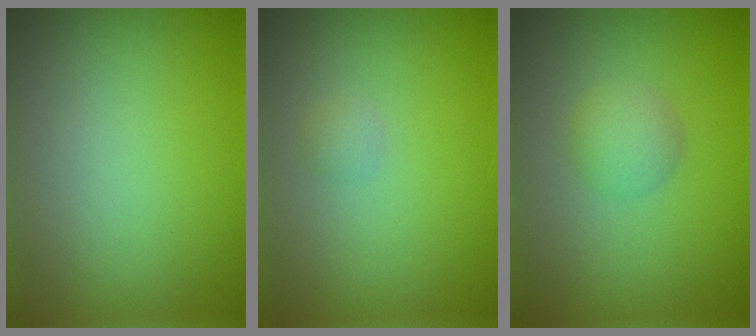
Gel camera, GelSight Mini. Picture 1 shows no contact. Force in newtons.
{"total": 0.7, "press": 0.7, "slide": 0.0}
{"total": 1.9, "press": 1.9, "slide": 0.0}